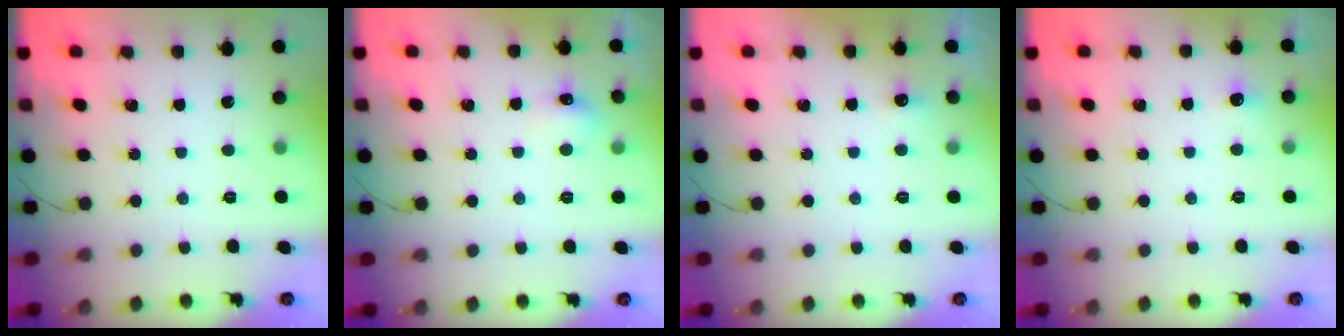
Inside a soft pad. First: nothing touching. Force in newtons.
{"total": 6.1, "press": 5.8, "slide": 1.9}
{"total": 9.3, "press": 3.6, "slide": 8.6}
{"total": 3.7, "press": 3.4, "slide": 1.4}